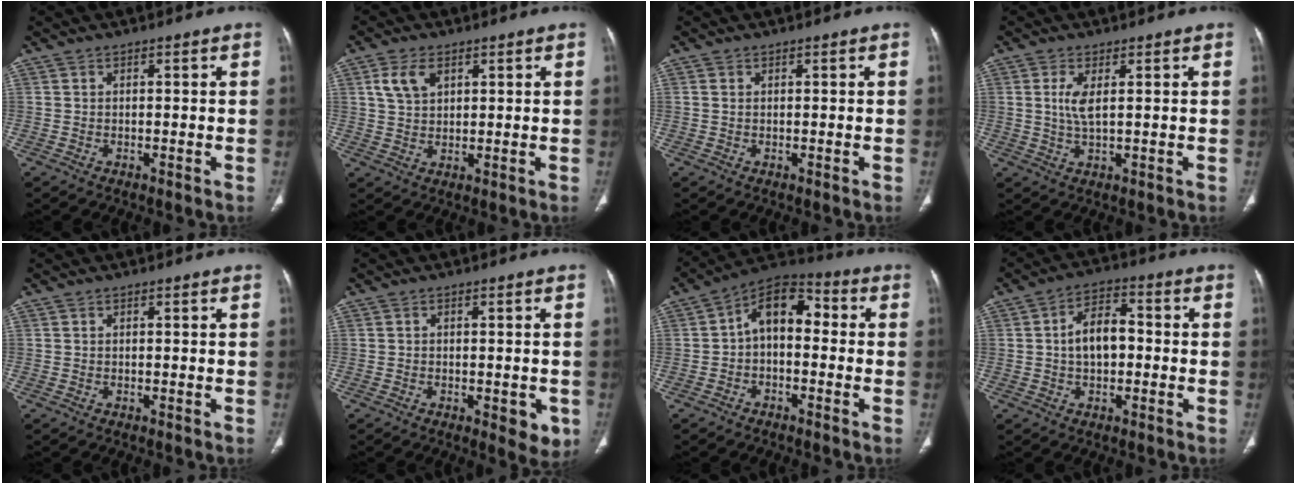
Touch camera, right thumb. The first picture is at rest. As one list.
[{"total": 5.5, "force": [2.4, 3.4, 3.5], "torque": [-0.061, -0.005, 0.050]}, {"total": 0.7, "force": [0.2, 0.5, 0.4], "torque": [-0.011, 0.002, 0.004]}, {"total": 3.9, "force": [0.9, 1.3, 3.6], "torque": [-0.086, -0.007, 0.022]}, {"total": 0.0}, {"total": 4.6, "force": [-1.5, 2.2, 3.7], "torque": [-0.025, -0.004, -0.015]}, {"total": 9.8, "force": [-0.1, 6.3, 7.6], "torque": [-0.090, 0.040, -0.021]}, {"total": 7.7, "force": [-0.2, 4.7, 6.0], "torque": [-0.089, 0.025, -0.012]}]